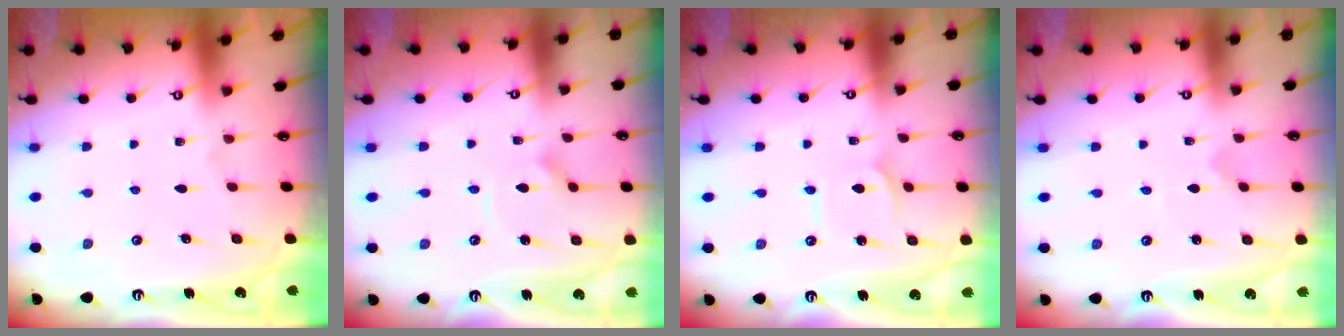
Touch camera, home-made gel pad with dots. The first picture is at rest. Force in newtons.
{"total": 2.5, "press": 2.5, "slide": 0.2}
{"total": 2.4, "press": 2.4, "slide": 0.2}
{"total": 0.0}